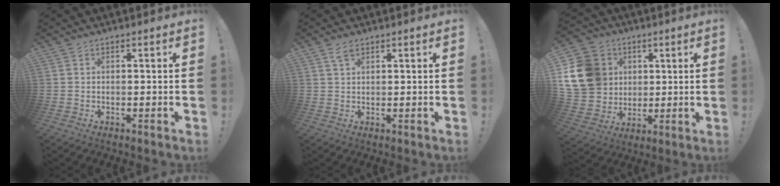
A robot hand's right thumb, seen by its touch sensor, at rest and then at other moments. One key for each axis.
{"total": 2.8, "fx": 1.8, "fy": 1.3, "fz": 1.7, "tx": -0.025, "ty": -0.005, "tz": 0.031}
{"total": 17.6, "fx": 3.9, "fy": 15.3, "fz": 7.8, "tx": -0.142, "ty": 0.000, "tz": 0.094}